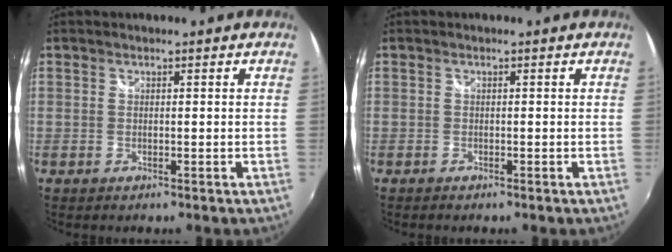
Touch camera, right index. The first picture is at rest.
{"total": 0.7, "force": [-0.6, 0.2, 0.1], "torque": [-0.004, -0.004, -0.013]}